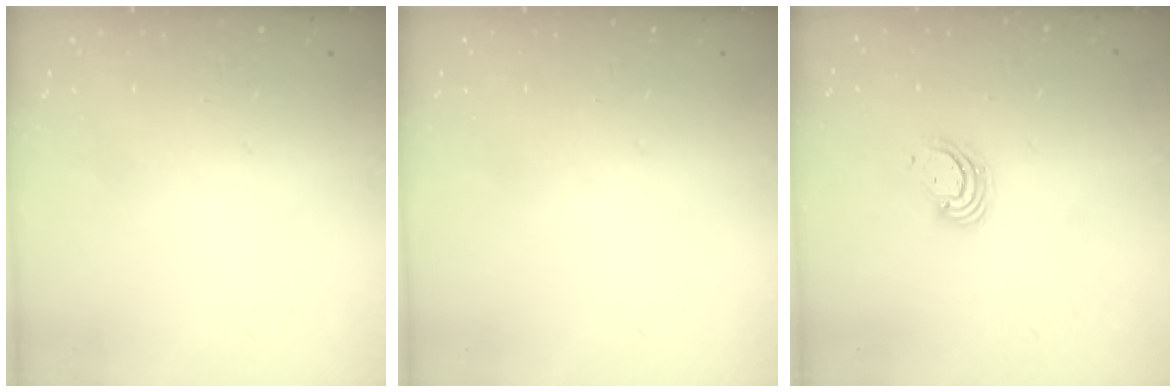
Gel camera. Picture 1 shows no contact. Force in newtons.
{"total": 0.0}
{"total": 3.7, "press": 3.7, "slide": 0.3}